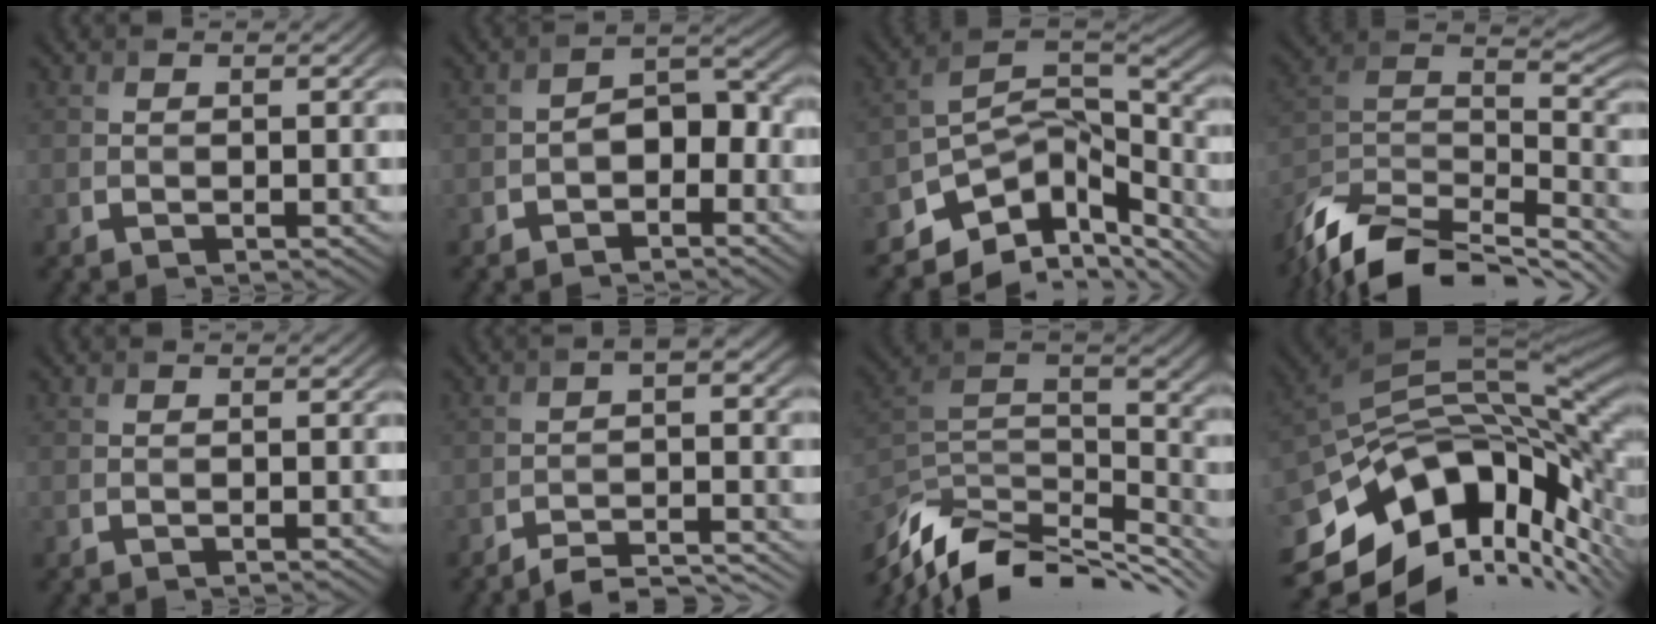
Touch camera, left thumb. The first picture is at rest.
{"total": 3.9, "force": [-1.8, 2.4, 2.5], "torque": [-0.035, 0.008, -0.037]}
{"total": 12.2, "force": [-8.6, 6.3, 6.0], "torque": [-0.127, -0.015, -0.135]}
{"total": 14.0, "force": [-10.9, 5.0, 7.2], "torque": [-0.167, -0.004, -0.202]}
{"total": 0.0}
{"total": 7.1, "force": [-5.5, 1.4, 4.4], "torque": [-0.064, 0.002, -0.087]}
{"total": 14.4, "force": [-8.2, 6.4, 9.9], "torque": [-0.226, -0.011, -0.137]}
{"total": 16.3, "force": [-5.6, 9.0, 12.4], "torque": [-0.260, -0.027, -0.095]}